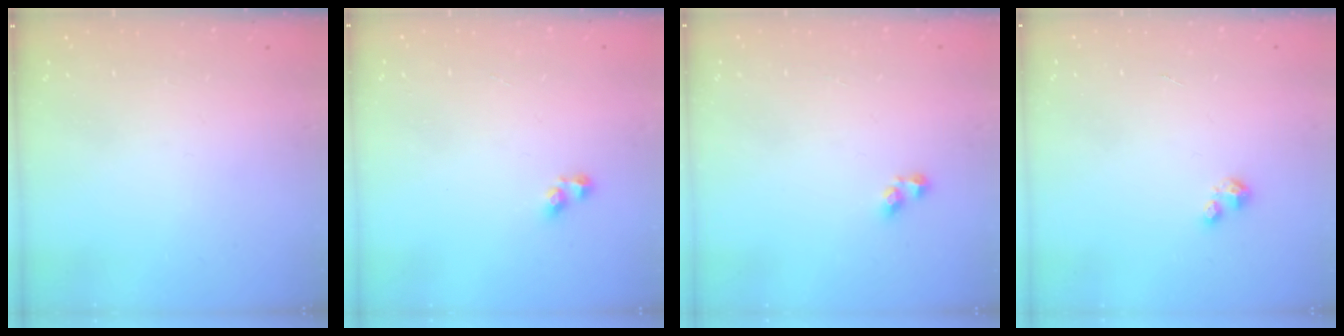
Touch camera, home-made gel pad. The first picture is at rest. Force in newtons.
{"total": 2.5, "press": 2.5, "slide": 0.1}
{"total": 3.6, "press": 3.6, "slide": 0.1}
{"total": 2.1, "press": 2.0, "slide": 0.5}